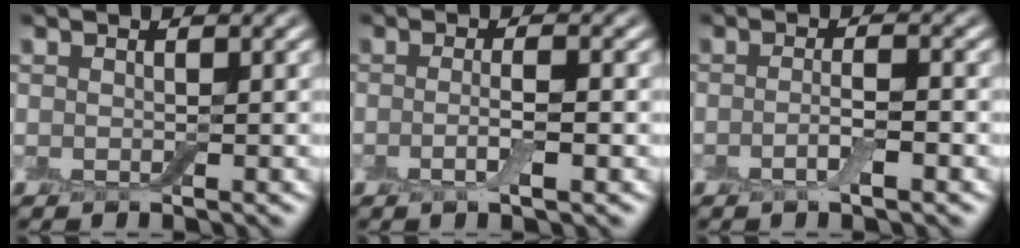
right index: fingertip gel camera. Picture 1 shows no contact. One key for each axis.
{"total": 2.4, "fx": -0.6, "fy": 0.4, "fz": 2.3, "tx": -0.045, "ty": -0.002, "tz": -0.015}
{"total": 2.2, "fx": -0.9, "fy": 0.4, "fz": 2.0, "tx": -0.037, "ty": 0.001, "tz": -0.020}